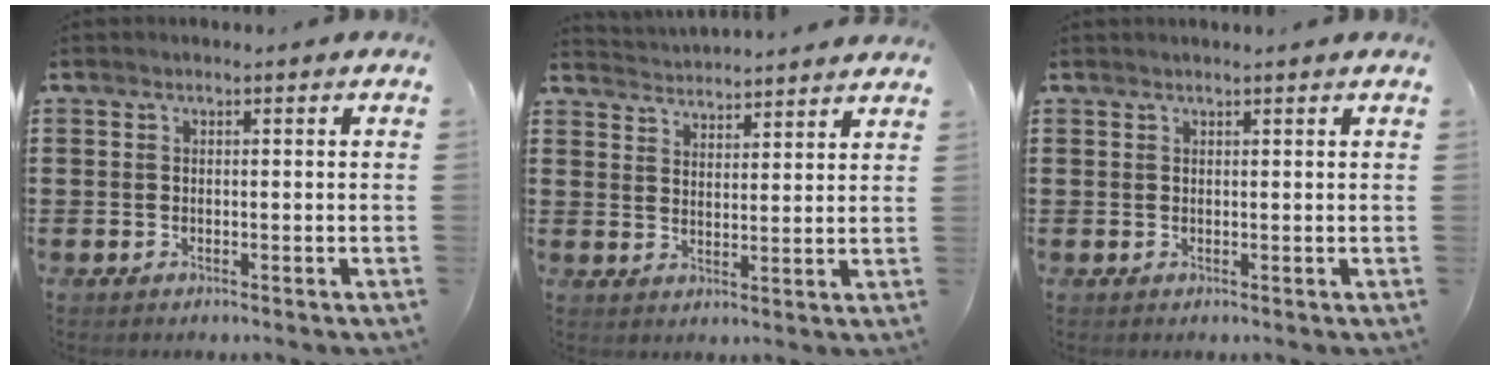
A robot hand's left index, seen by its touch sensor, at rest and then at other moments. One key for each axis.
{"total": 3.5, "fx": 3.4, "fy": -0.4, "fz": -0.6, "tx": -0.001, "ty": -0.019, "tz": 0.060}
{"total": 0.5, "fx": 0.5, "fy": -0.1, "fz": 0.2, "tx": -0.003, "ty": -0.001, "tz": 0.010}